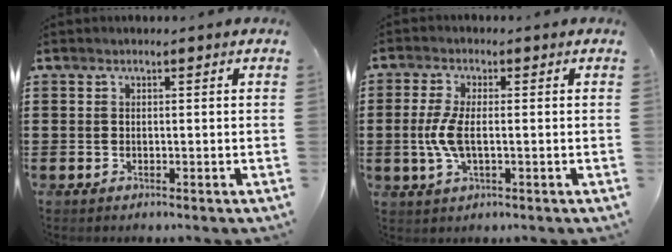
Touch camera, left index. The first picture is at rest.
{"total": 5.0, "force": [-0.4, 1.9, 4.6], "torque": [-0.117, -0.008, -0.017]}